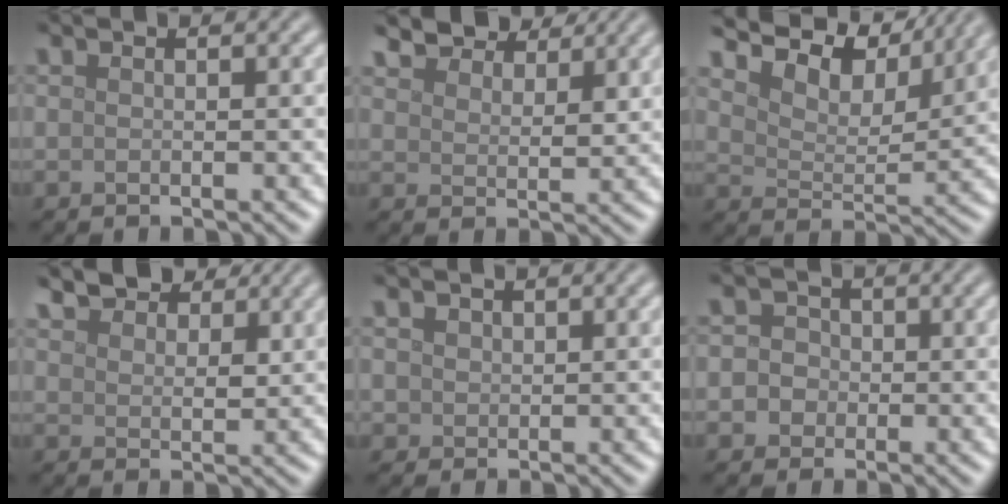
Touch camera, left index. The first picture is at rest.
{"total": 6.3, "force": [5.3, 2.4, 2.3], "torque": [-0.046, -0.003, 0.088]}
{"total": 8.8, "force": [7.5, 2.7, 3.8], "torque": [-0.077, 0.001, 0.100]}
{"total": 6.2, "force": [4.8, 2.9, 2.6], "torque": [-0.051, 0.005, 0.073]}
{"total": 1.4, "force": [0.8, 1.2, 0.4], "torque": [-0.010, 0.000, 0.015]}
{"total": 3.4, "force": [0.4, 3.1, 1.3], "torque": [0.010, 0.022, -0.019]}